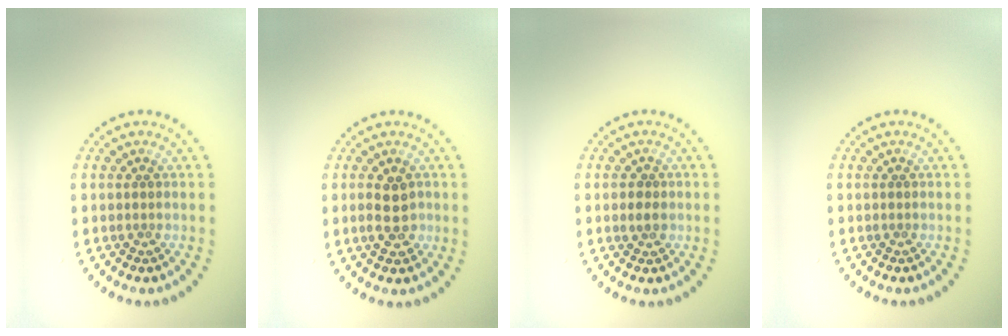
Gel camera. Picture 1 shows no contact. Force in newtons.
{"total": 2.6, "press": 2.6, "slide": 0.3}
{"total": 1.5, "press": 1.4, "slide": 0.3}
{"total": 0.0}